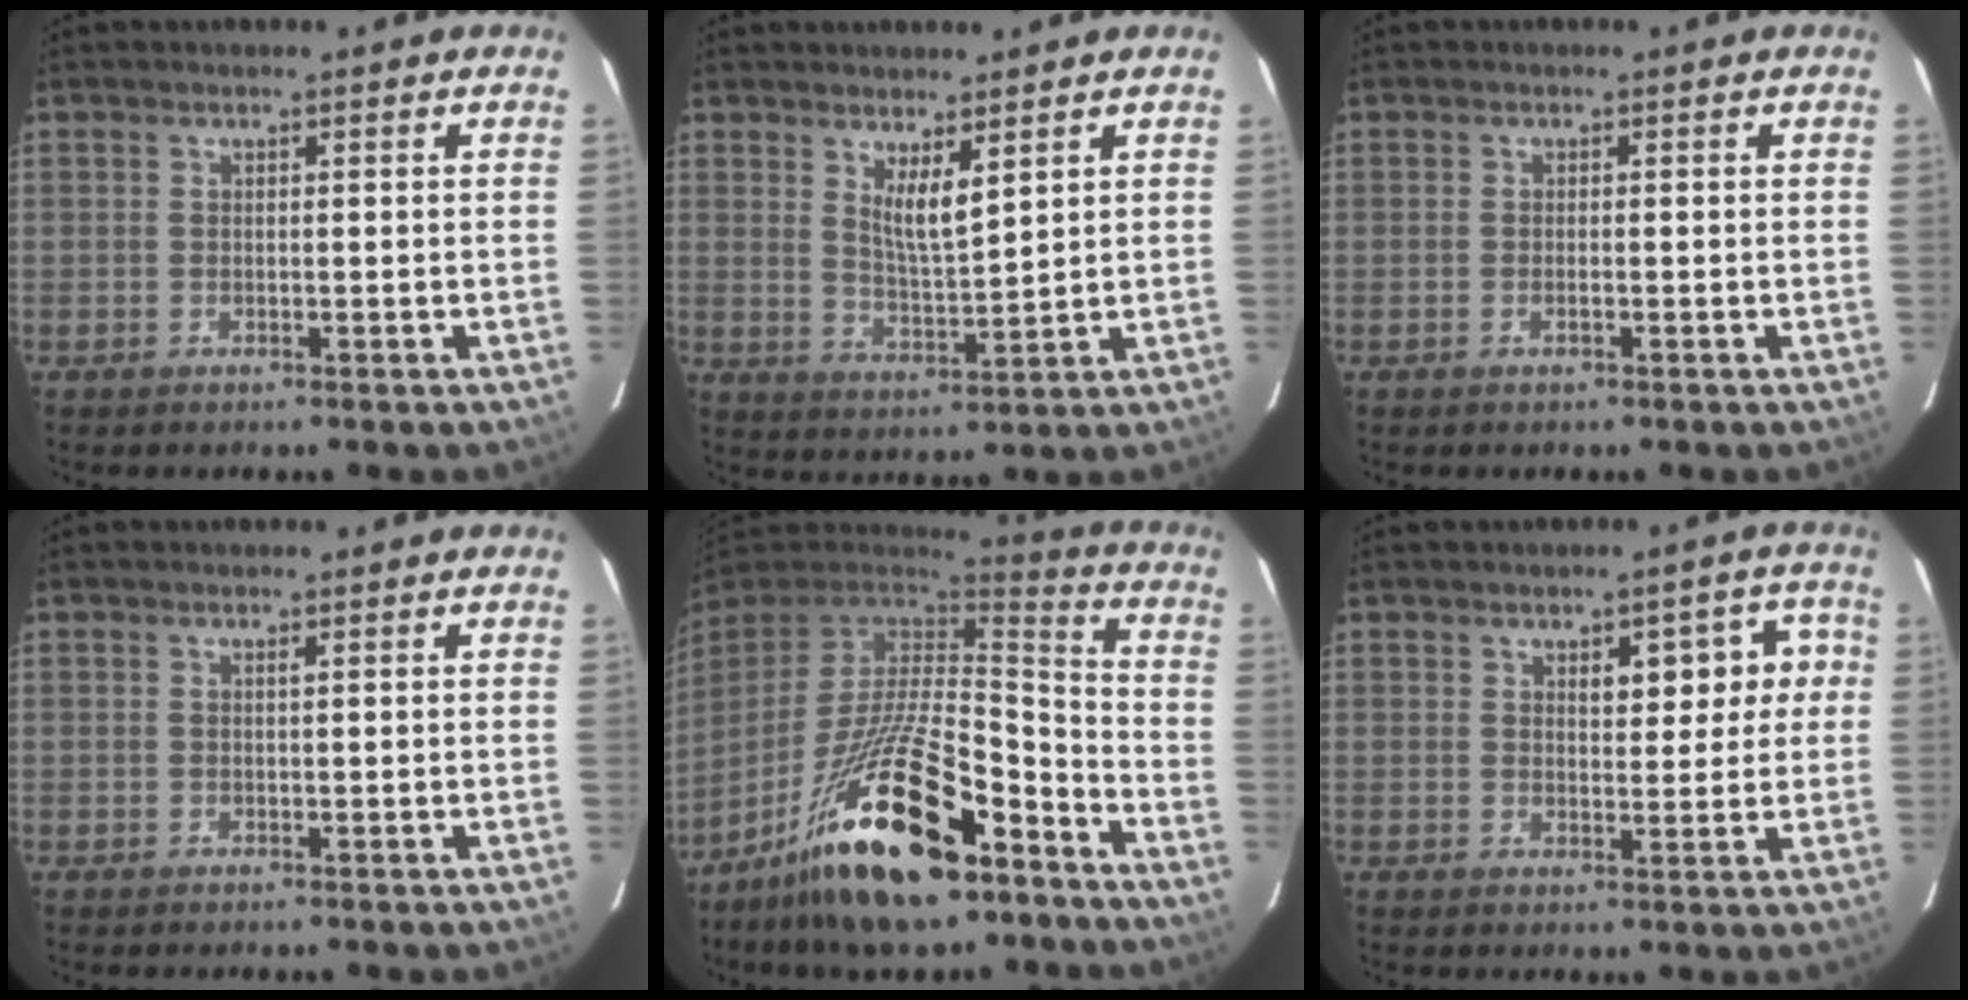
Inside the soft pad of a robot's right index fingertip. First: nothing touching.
{"total": 4.7, "force": [2.6, 0.5, 3.9], "torque": [-0.073, -0.020, 0.055]}
{"total": 0.6, "force": [-0.2, 0.0, 0.6], "torque": [-0.014, -0.001, -0.003]}
{"total": 0.0}
{"total": 23.7, "force": [-14.9, 5.7, 17.5], "torque": [-0.323, -0.017, -0.259]}
{"total": 6.3, "force": [1.9, 2.9, 5.3], "torque": [-0.058, 0.023, 0.026]}